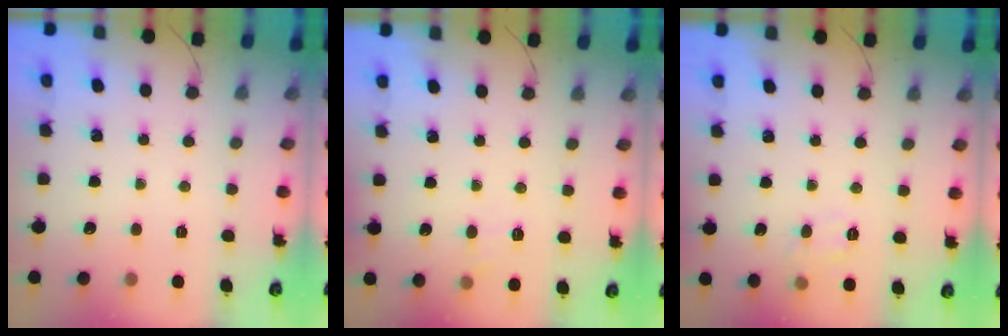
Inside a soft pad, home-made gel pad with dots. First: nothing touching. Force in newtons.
{"total": 6.3, "press": 6.1, "slide": 1.7}
{"total": 7.3, "press": 7.2, "slide": 1.0}